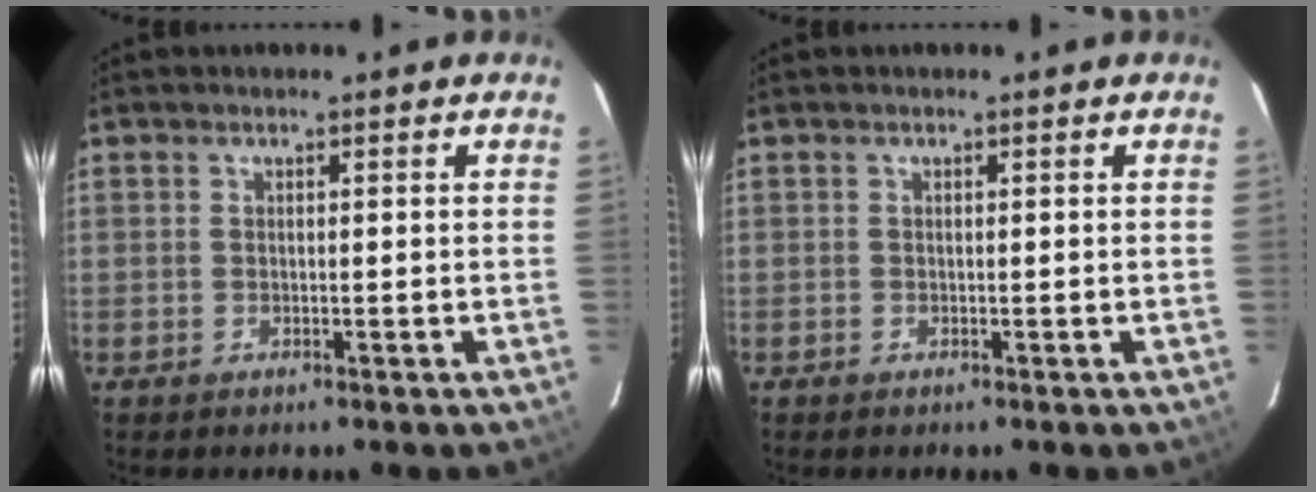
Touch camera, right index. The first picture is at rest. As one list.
[{"total": 0.0}]